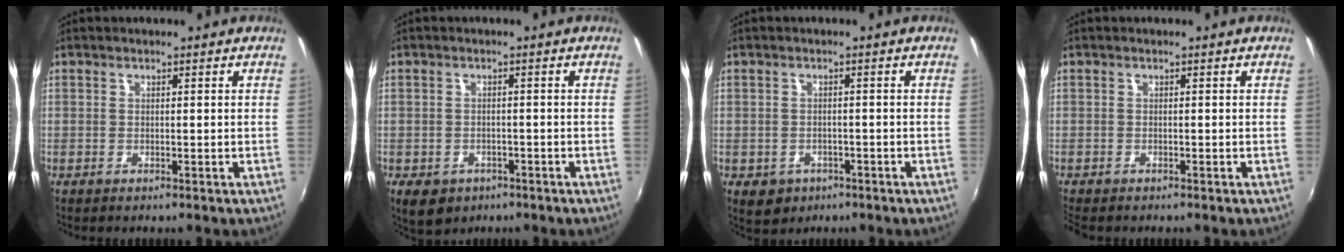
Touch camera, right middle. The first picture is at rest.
{"total": 5.9, "force": [-3.1, 4.2, 2.6], "torque": [-0.061, -0.014, -0.043]}
{"total": 4.9, "force": [-2.3, 4.0, 1.9], "torque": [-0.044, -0.007, -0.027]}
{"total": 1.6, "force": [-1.5, 0.5, 0.5], "torque": [-0.013, -0.011, -0.025]}